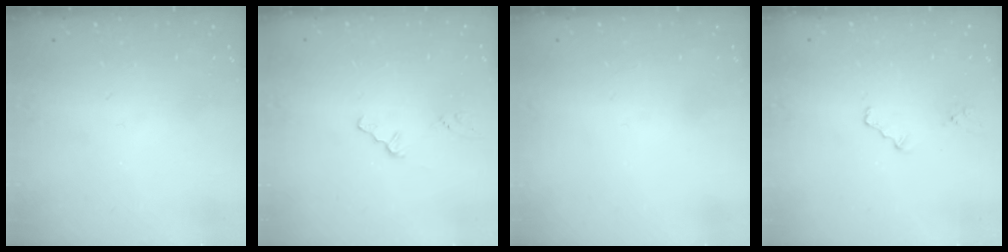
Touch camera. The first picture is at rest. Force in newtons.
{"total": 0.0}
{"total": 0.0}
{"total": 3.9, "press": 3.8, "slide": 0.5}